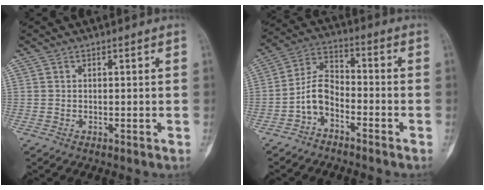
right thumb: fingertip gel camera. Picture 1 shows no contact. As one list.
[{"total": 6.9, "force": [-3.6, 3.9, 4.4], "torque": [-0.083, 0.053, -0.082]}]